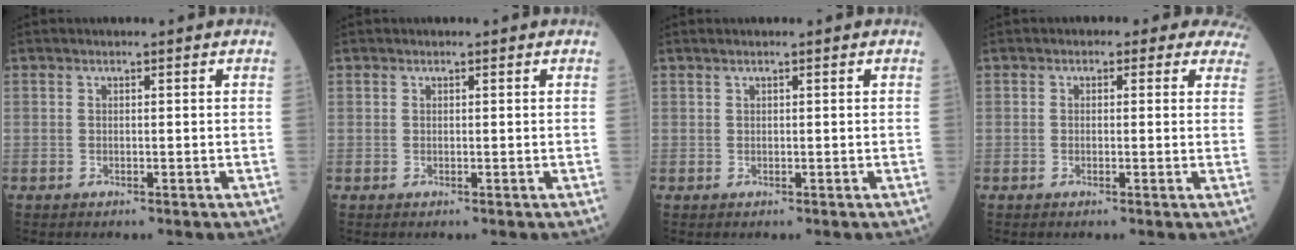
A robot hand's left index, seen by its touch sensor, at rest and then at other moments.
{"total": 0.0}
{"total": 0.6, "force": [0.5, 0.1, 0.3], "torque": [-0.011, 0.007, 0.011]}
{"total": 5.6, "force": [4.5, 3.2, 1.2], "torque": [0.008, 0.010, 0.029]}